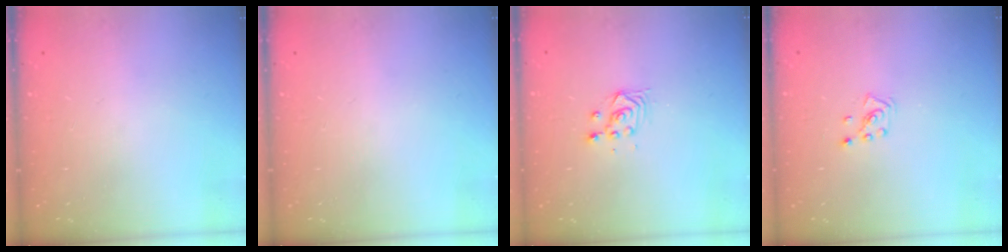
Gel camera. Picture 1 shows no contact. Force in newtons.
{"total": 0.0}
{"total": 3.3, "press": 3.3, "slide": 0.2}
{"total": 2.7, "press": 2.7, "slide": 0.5}